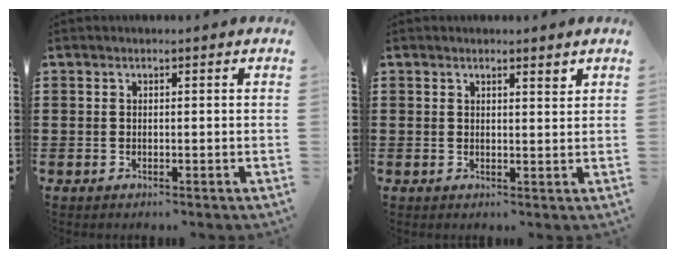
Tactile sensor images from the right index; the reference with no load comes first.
{"total": 1.5, "force": [1.3, 0.2, 0.8], "torque": [-0.016, 0.002, 0.024]}